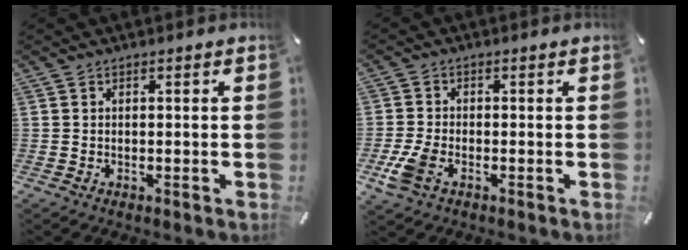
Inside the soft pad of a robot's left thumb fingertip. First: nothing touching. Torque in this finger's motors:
{"motor_torque": [-0.01, -0.07, -0.09, 0.06, 0.03]}